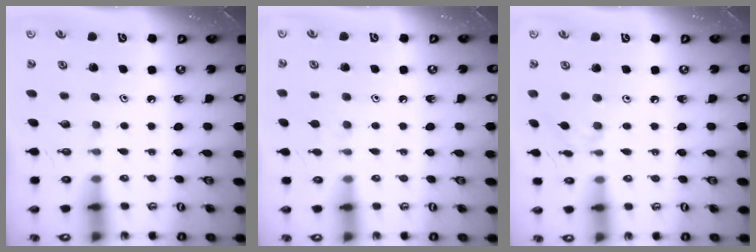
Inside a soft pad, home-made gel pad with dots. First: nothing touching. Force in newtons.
{"total": 3.8, "press": 3.7, "slide": 0.7}
{"total": 1.1, "press": 1.0, "slide": 0.2}